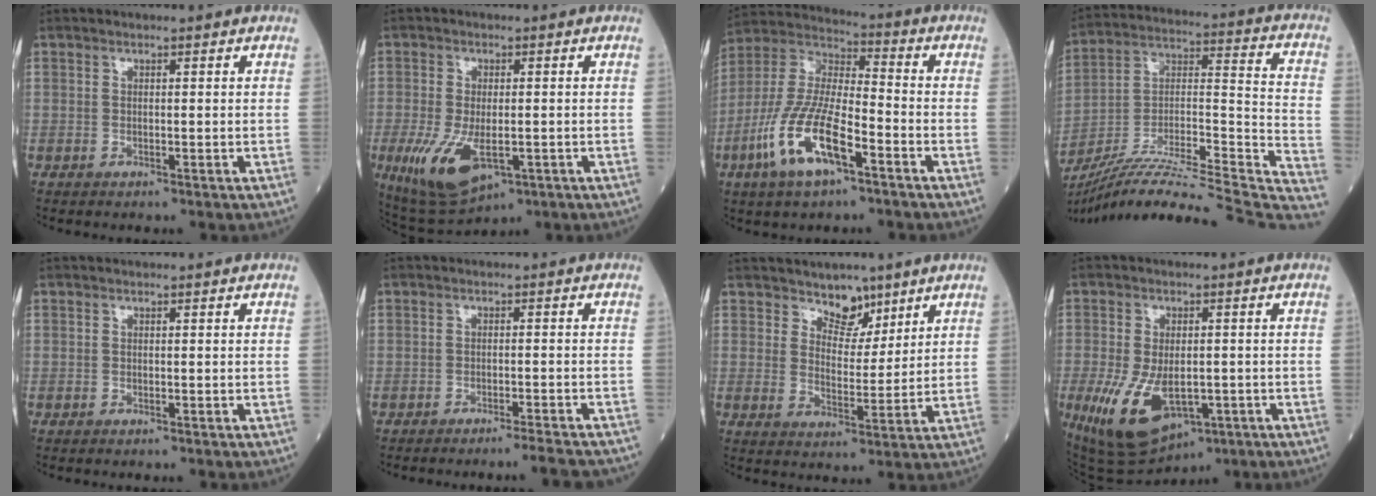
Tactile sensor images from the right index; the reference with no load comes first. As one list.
[{"total": 9.7, "force": [-3.2, 4.2, 8.1], "torque": [-0.159, -0.019, -0.041]}, {"total": 14.4, "force": [-6.5, 4.1, 12.1], "torque": [-0.260, -0.005, -0.125]}, {"total": 32.0, "force": [-28.0, 0.8, 15.4], "torque": [-0.184, -0.011, -0.422]}, {"total": 0.0}, {"total": 5.5, "force": [-5.2, -0.5, 1.7], "torque": [-0.008, -0.011, -0.072]}, {"total": 5.0, "force": [4.0, 2.6, 1.5], "torque": [-0.015, -0.006, 0.070]}, {"total": 12.9, "force": [-4.9, 6.9, 9.8], "torque": [-0.188, -0.017, -0.065]}]